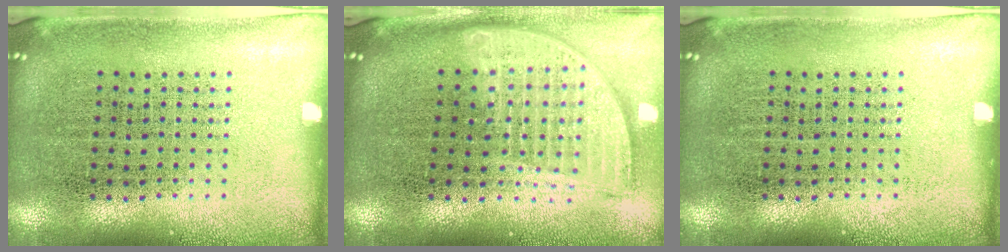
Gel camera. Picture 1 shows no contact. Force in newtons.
{"total": 1.8, "press": 1.5, "slide": 1.0}
{"total": 0.0}